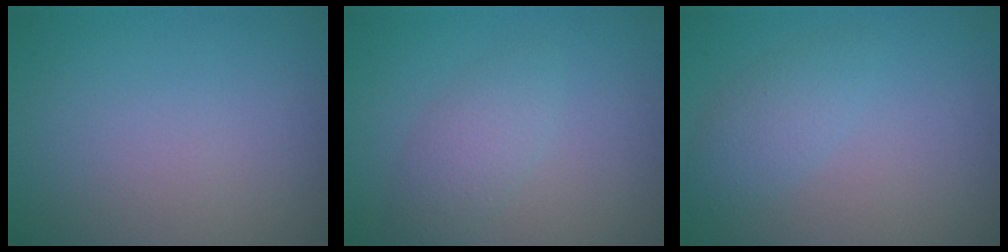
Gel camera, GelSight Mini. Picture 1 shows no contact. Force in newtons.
{"total": 2.5, "press": 2.5, "slide": 0.1}
{"total": 2.3, "press": 2.3, "slide": 0.1}